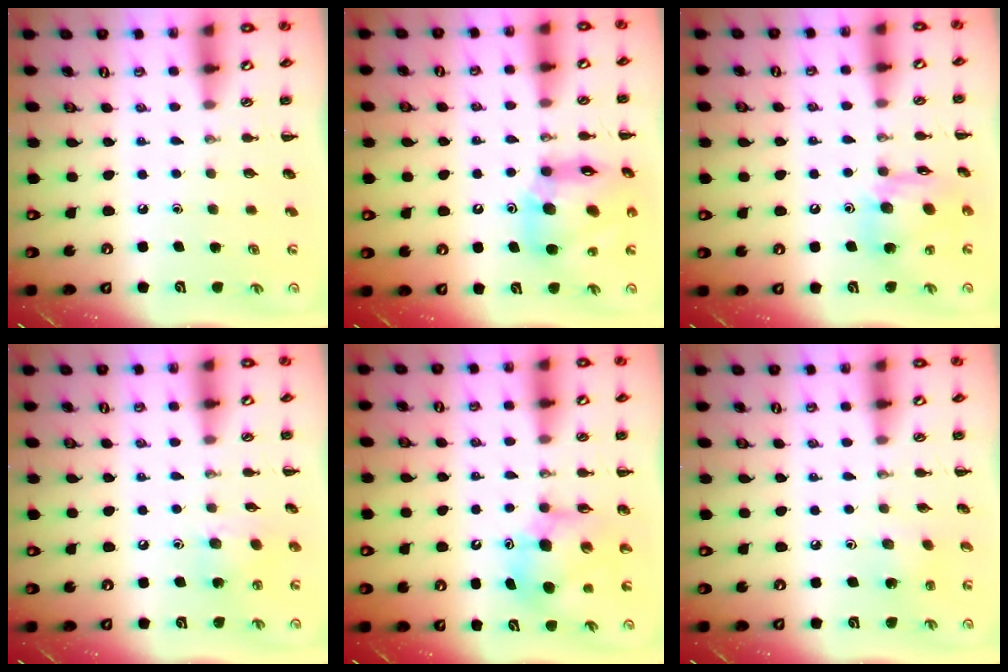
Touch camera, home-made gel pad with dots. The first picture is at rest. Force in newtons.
{"total": 16.2, "press": 15.6, "slide": 4.3}
{"total": 14.1, "press": 14.0, "slide": 1.8}
{"total": 6.2, "press": 6.2, "slide": 0.6}
{"total": 8.4, "press": 8.1, "slide": 2.3}
{"total": 1.8, "press": 1.6, "slide": 0.7}